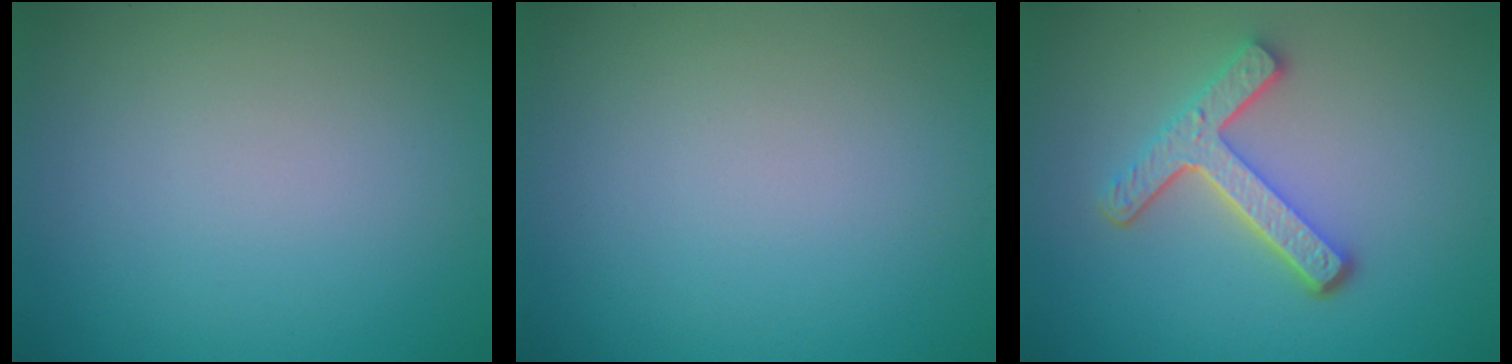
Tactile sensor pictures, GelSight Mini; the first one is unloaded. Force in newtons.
{"total": 0.0}
{"total": 4.7, "press": 3.4, "slide": 3.2}